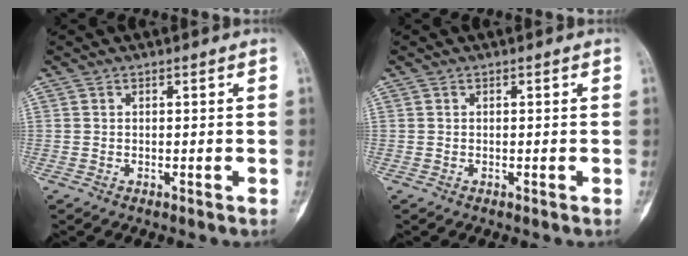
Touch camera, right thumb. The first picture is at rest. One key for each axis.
{"total": 0.0}